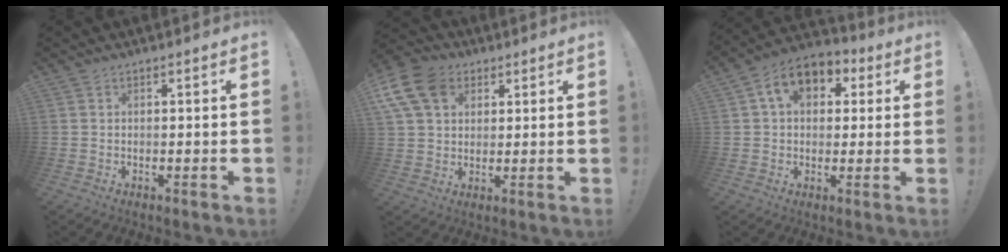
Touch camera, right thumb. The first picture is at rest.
{"total": 13.8, "force": [5.5, 10.0, 7.8], "torque": [-0.156, -0.020, 0.109]}
{"total": 11.2, "force": [4.0, 8.0, 6.7], "torque": [-0.105, 0.001, 0.077]}